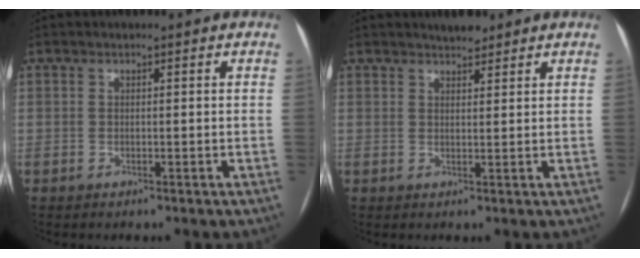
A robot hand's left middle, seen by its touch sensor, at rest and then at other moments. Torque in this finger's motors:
{"motor_torque": [-0.02, -0.08, 0.00, -0.01]}